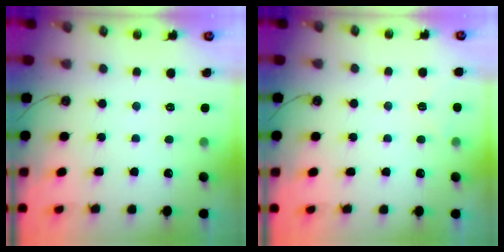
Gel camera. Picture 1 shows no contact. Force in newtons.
{"total": 3.5, "press": 3.1, "slide": 1.8}